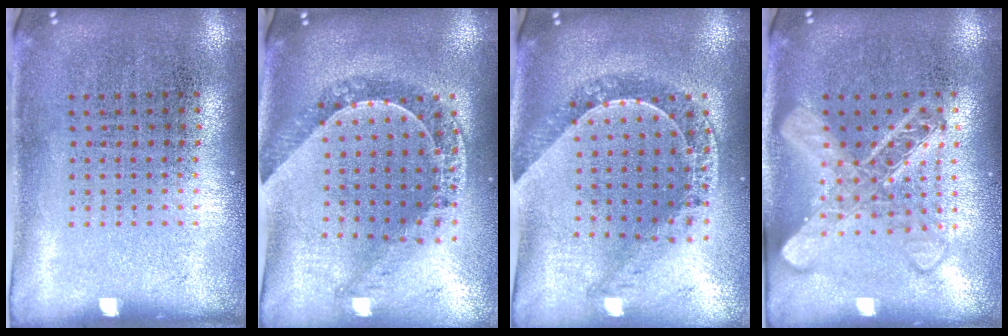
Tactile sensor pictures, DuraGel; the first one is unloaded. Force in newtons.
{"total": 1.0, "press": 1.0, "slide": 0.1}
{"total": 1.2, "press": 1.2, "slide": 0.2}
{"total": 2.8, "press": 2.8, "slide": 0.5}